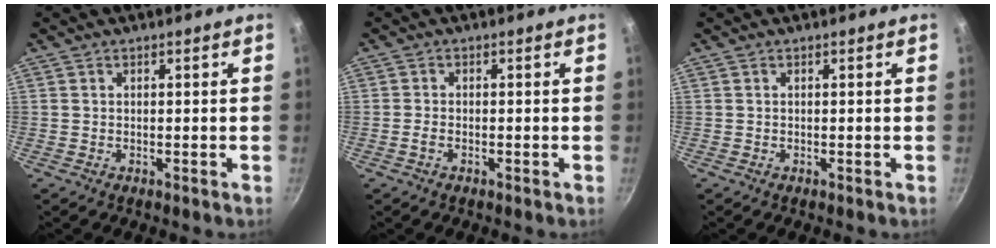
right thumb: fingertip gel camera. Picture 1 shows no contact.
{"total": 1.1, "force": [-0.6, 0.5, 0.7], "torque": [-0.023, 0.007, -0.015]}
{"total": 0.0}